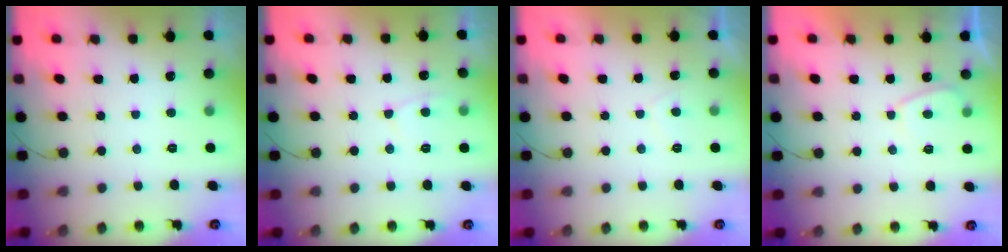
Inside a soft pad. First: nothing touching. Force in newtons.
{"total": 3.9, "press": 3.9, "slide": 0.5}
{"total": 1.5, "press": 1.3, "slide": 0.7}
{"total": 2.5, "press": 2.4, "slide": 0.7}